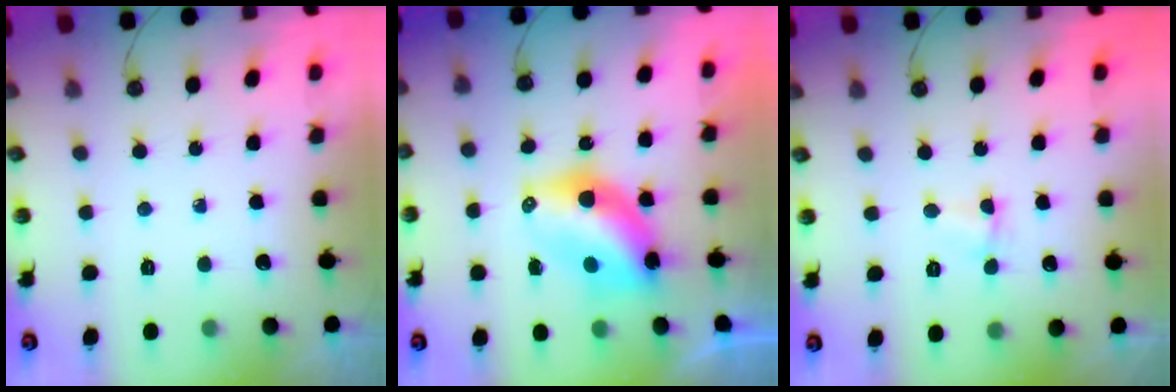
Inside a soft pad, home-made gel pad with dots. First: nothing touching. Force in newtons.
{"total": 9.4, "press": 9.4, "slide": 0.9}
{"total": 1.0, "press": 1.0, "slide": 0.4}